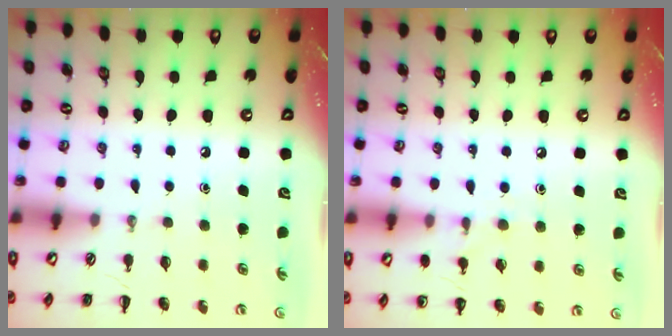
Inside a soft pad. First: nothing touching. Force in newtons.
{"total": 6.7, "press": 6.4, "slide": 1.9}